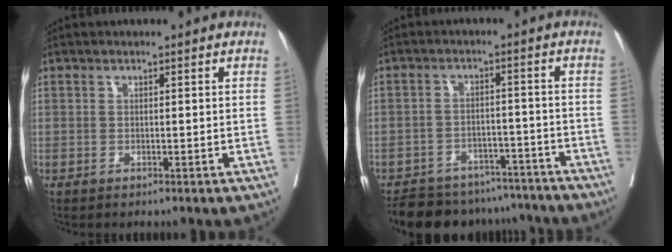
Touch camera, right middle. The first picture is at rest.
{"total": 15.2, "force": [-13.4, 6.0, 3.9], "torque": [-0.071, 0.016, -0.177]}